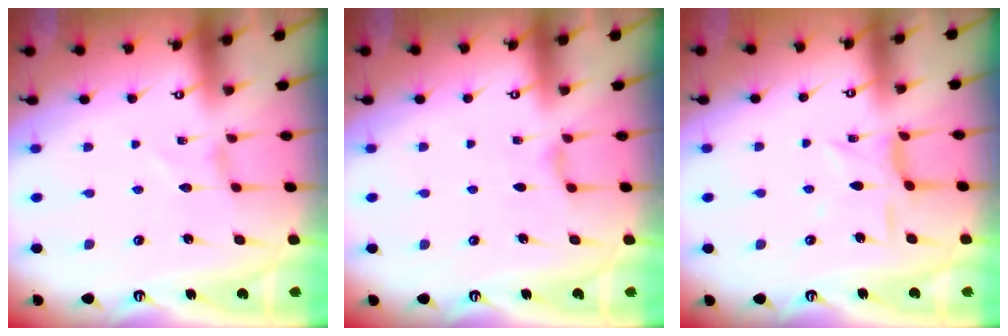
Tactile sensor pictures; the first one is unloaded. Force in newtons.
{"total": 2.5, "press": 2.4, "slide": 0.5}
{"total": 6.1, "press": 6.1, "slide": 0.4}